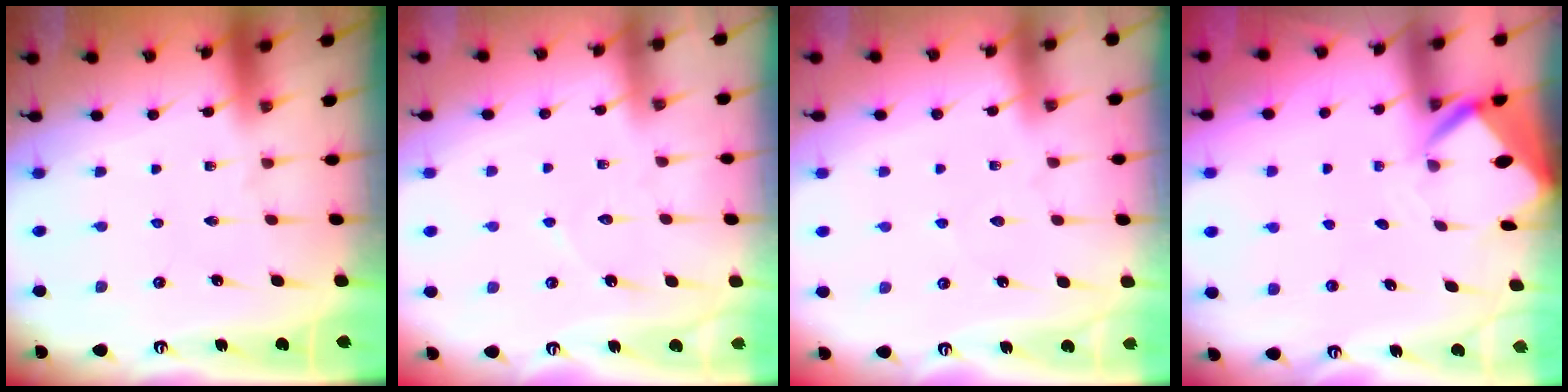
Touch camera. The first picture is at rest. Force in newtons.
{"total": 4.0, "press": 4.0, "slide": 0.4}
{"total": 3.2, "press": 3.1, "slide": 0.6}
{"total": 3.9, "press": 3.9, "slide": 0.2}